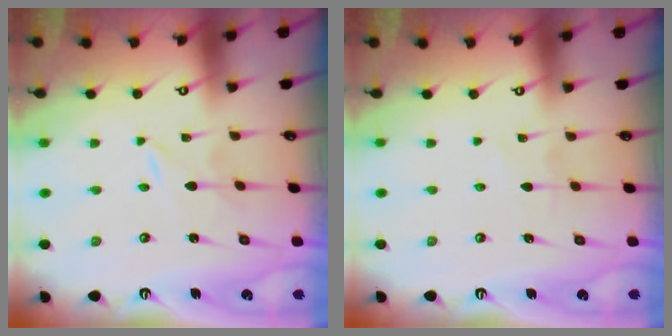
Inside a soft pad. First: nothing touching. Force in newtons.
{"total": 1.1, "press": 1.1, "slide": 0.0}